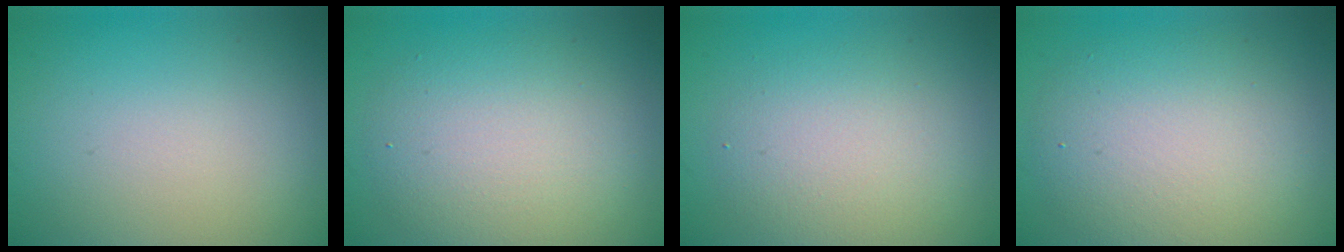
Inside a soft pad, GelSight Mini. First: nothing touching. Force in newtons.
{"total": 5.7, "press": 5.7, "slide": 0.3}
{"total": 4.2, "press": 4.2, "slide": 0.1}
{"total": 6.5, "press": 6.5, "slide": 0.4}